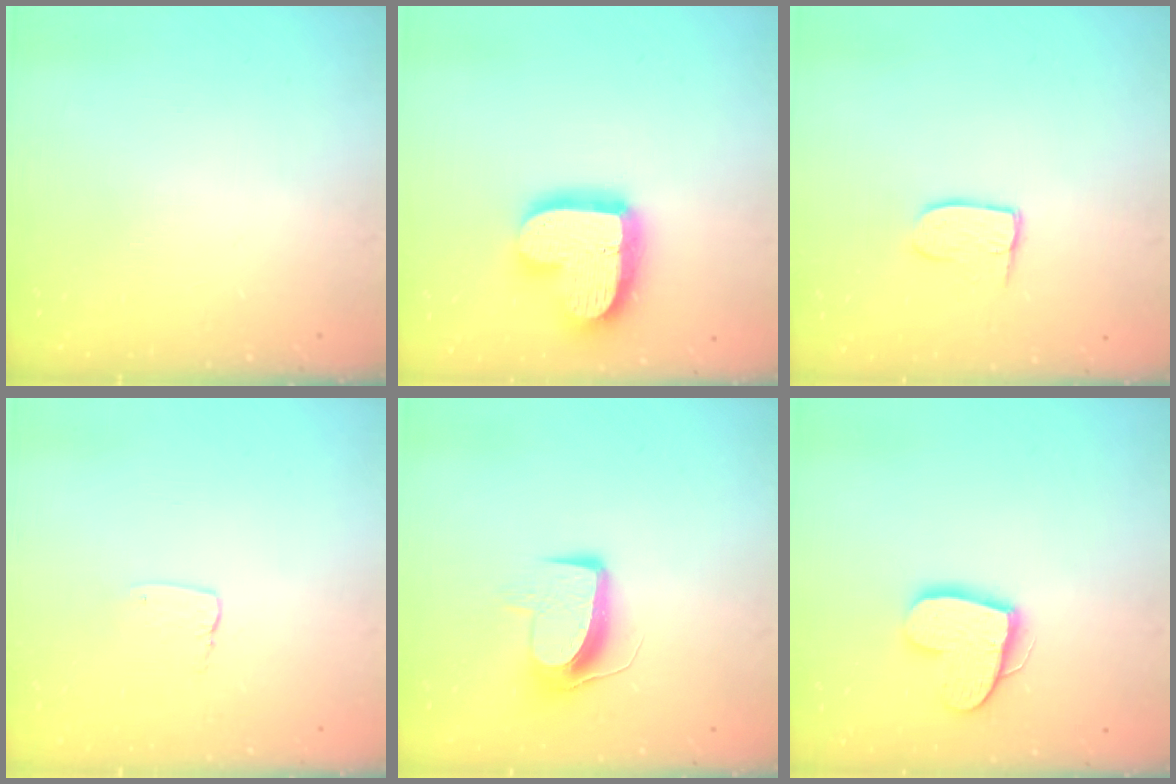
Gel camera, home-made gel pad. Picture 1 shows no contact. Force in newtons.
{"total": 17.8, "press": 17.8, "slide": 1.3}
{"total": 6.2, "press": 6.2, "slide": 0.4}
{"total": 3.8, "press": 3.8, "slide": 0.4}
{"total": 9.6, "press": 9.6, "slide": 0.2}
{"total": 13.7, "press": 13.6, "slide": 1.1}